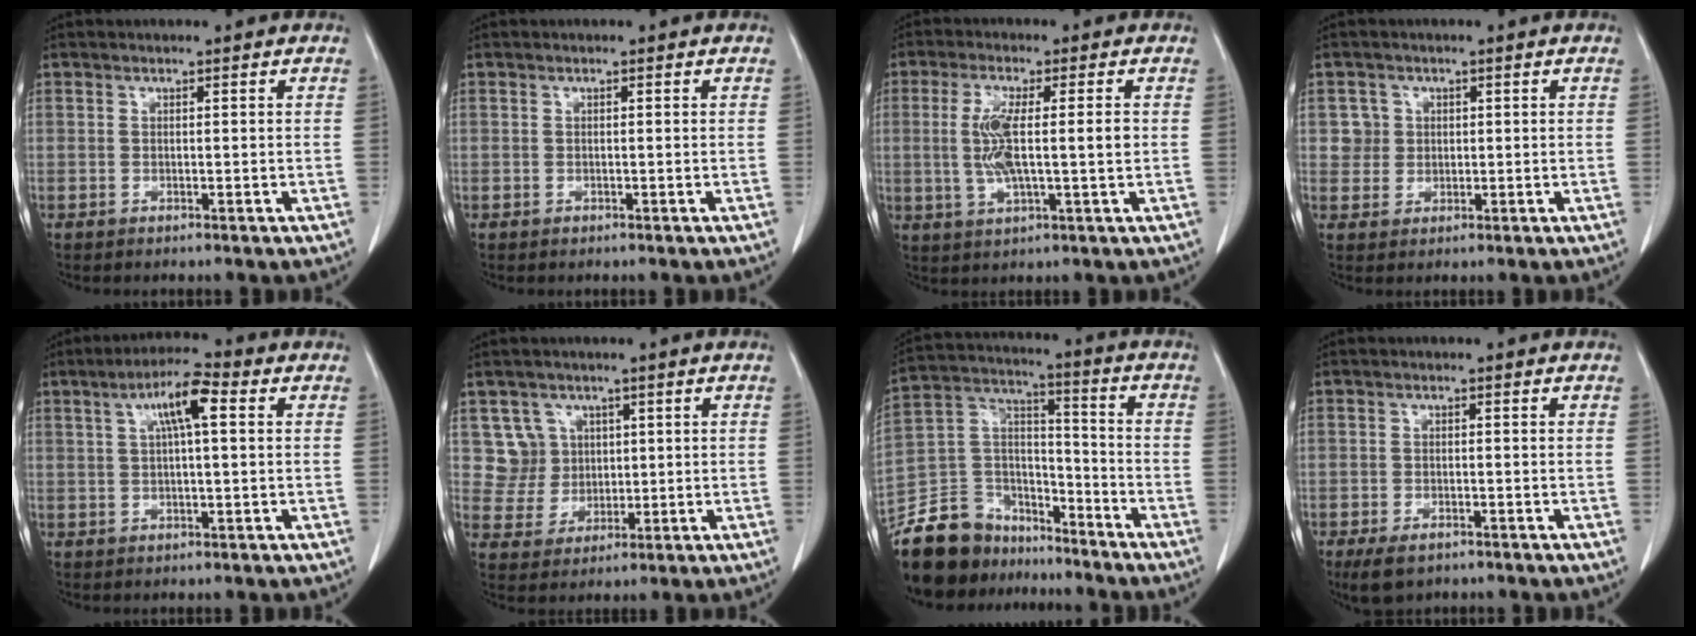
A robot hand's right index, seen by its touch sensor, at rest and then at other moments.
{"total": 0.0}
{"total": 7.9, "force": [0.4, 1.3, 7.8], "torque": [-0.154, 0.005, 0.010]}
{"total": 3.1, "force": [0.9, 3.0, -0.1], "torque": [0.018, 0.006, 0.015]}
{"total": 6.8, "force": [2.2, 1.1, 6.4], "torque": [-0.115, 0.021, 0.037]}
{"total": 5.8, "force": [2.1, 5.4, -0.1], "torque": [0.006, 0.017, 0.049]}
{"total": 16.8, "force": [-13.8, 8.7, 4.0], "torque": [-0.088, 0.058, -0.244]}
{"total": 4.4, "force": [-3.0, 2.1, 2.3], "torque": [-0.040, -0.006, -0.043]}